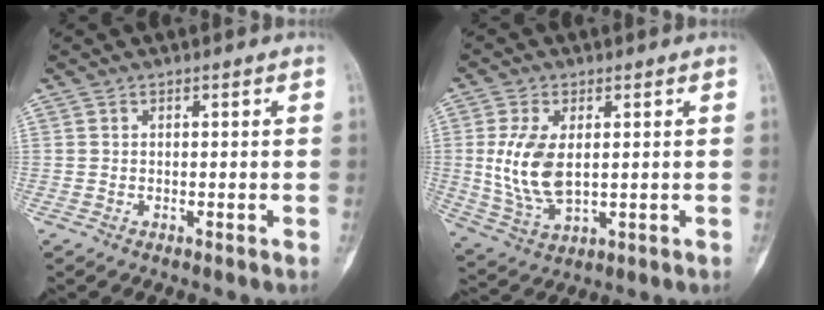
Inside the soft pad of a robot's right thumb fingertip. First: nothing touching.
{"total": 10.8, "force": [0.8, 6.0, 9.0], "torque": [-0.184, -0.012, 0.027]}